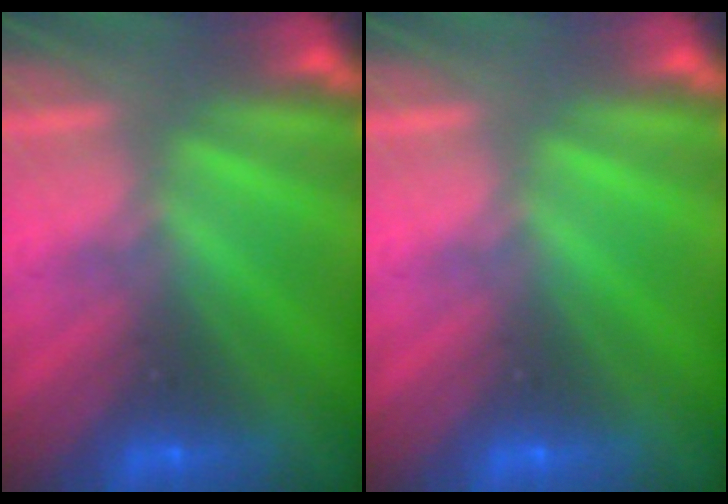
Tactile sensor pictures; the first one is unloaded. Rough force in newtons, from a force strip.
{"total": 0.0}